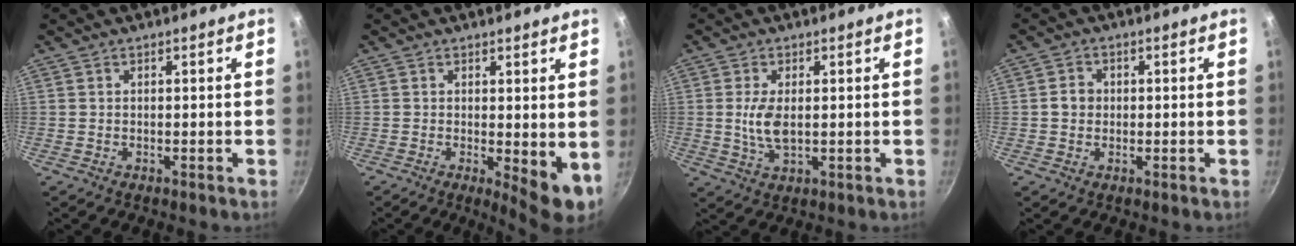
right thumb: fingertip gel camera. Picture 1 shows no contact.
{"total": 6.3, "force": [0.0, 2.1, 5.9], "torque": [-0.075, -0.012, 0.006]}
{"total": 5.6, "force": [0.4, 2.7, 4.9], "torque": [-0.100, -0.005, 0.010]}
{"total": 2.9, "force": [-0.1, 2.6, 1.3], "torque": [-0.009, 0.008, -0.005]}